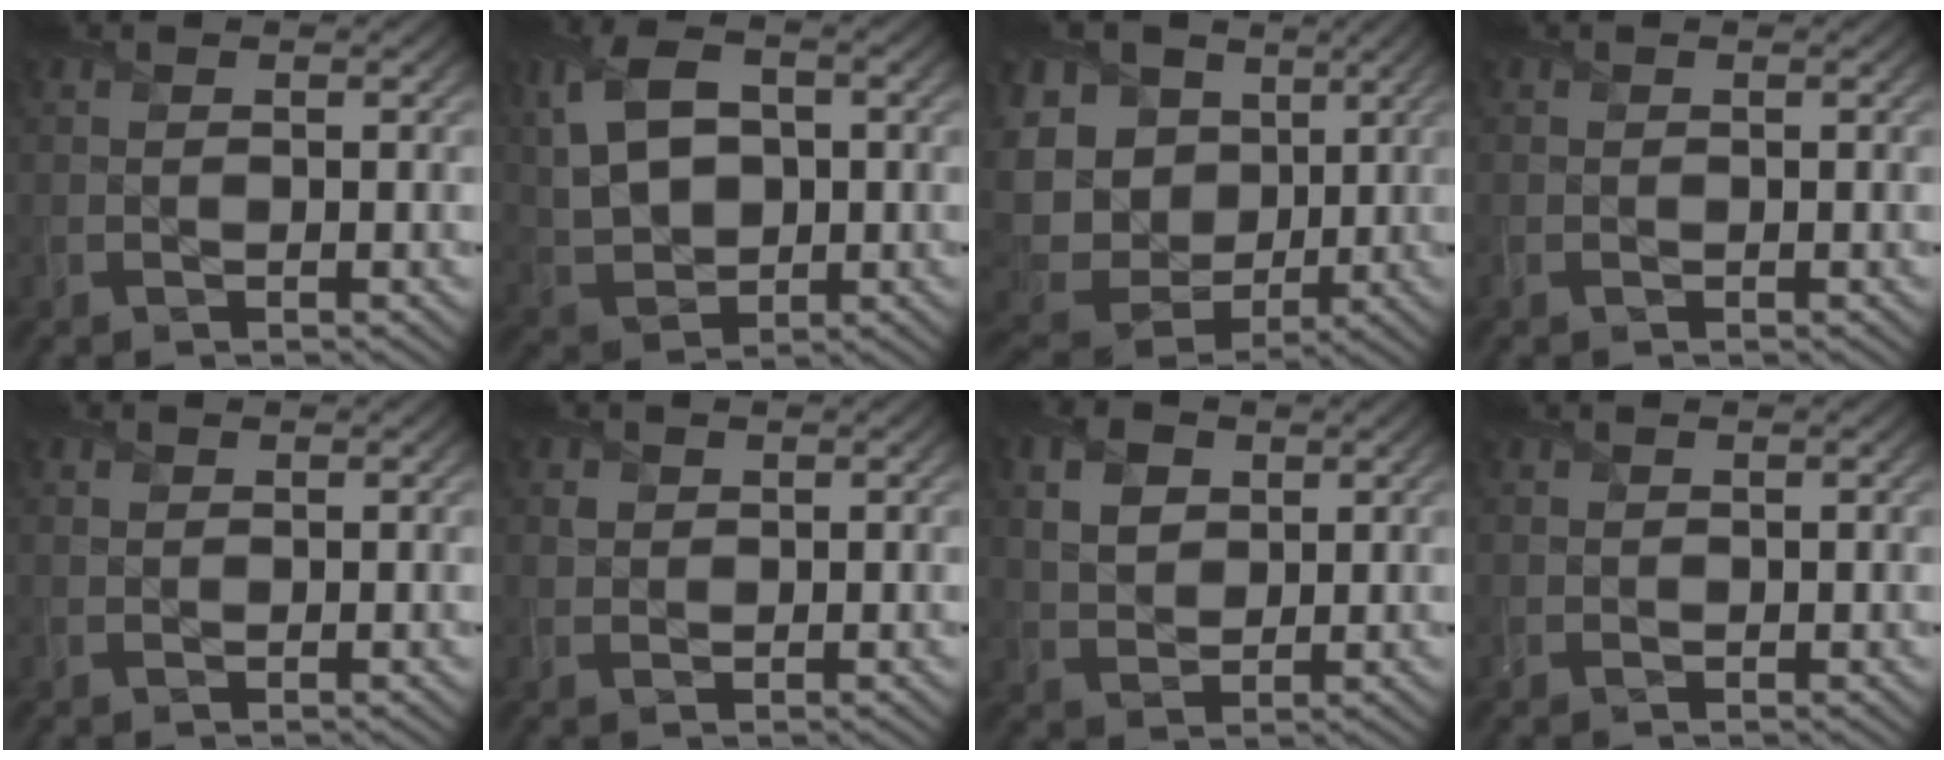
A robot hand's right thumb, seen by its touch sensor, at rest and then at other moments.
{"total": 10.2, "force": [2.1, 6.7, 7.4], "torque": [-0.186, 0.006, 0.036]}
{"total": 20.9, "force": [3.4, 17.9, 10.2], "torque": [-0.298, 0.014, 0.069]}
{"total": 0.6, "force": [-0.2, 0.5, 0.1], "torque": [-0.003, -0.005, -0.007]}
{"total": 0.8, "force": [0.6, 0.5, 0.2], "torque": [-0.007, -0.001, 0.012]}
{"total": 1.4, "force": [0.7, 1.2, 0.3], "torque": [-0.009, -0.002, 0.014]}
{"total": 5.1, "force": [2.0, 3.6, 3.0], "torque": [-0.074, 0.003, 0.038]}
{"total": 0.8, "force": [0.5, 0.6, 0.1], "torque": [-0.005, -0.002, 0.011]}